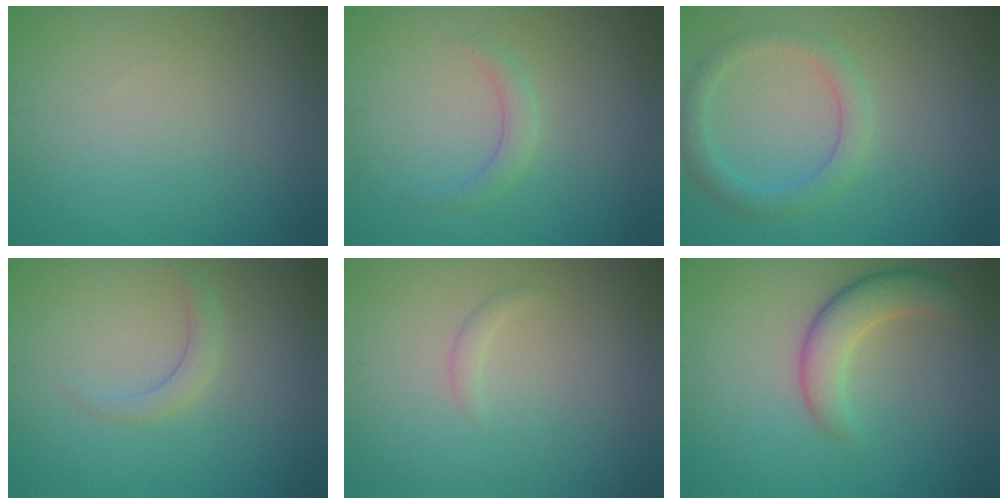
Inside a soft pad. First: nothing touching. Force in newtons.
{"total": 1.4, "press": 1.4, "slide": 0.1}
{"total": 2.7, "press": 2.6, "slide": 0.2}
{"total": 1.4, "press": 1.4, "slide": 0.0}
{"total": 0.7, "press": 0.7, "slide": 0.0}
{"total": 3.8, "press": 3.8, "slide": 0.2}